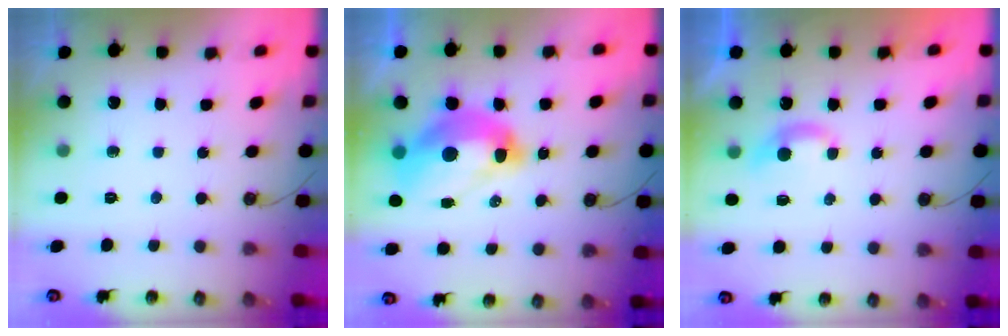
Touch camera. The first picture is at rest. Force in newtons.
{"total": 9.3, "press": 9.2, "slide": 1.2}
{"total": 1.9, "press": 1.9, "slide": 0.5}